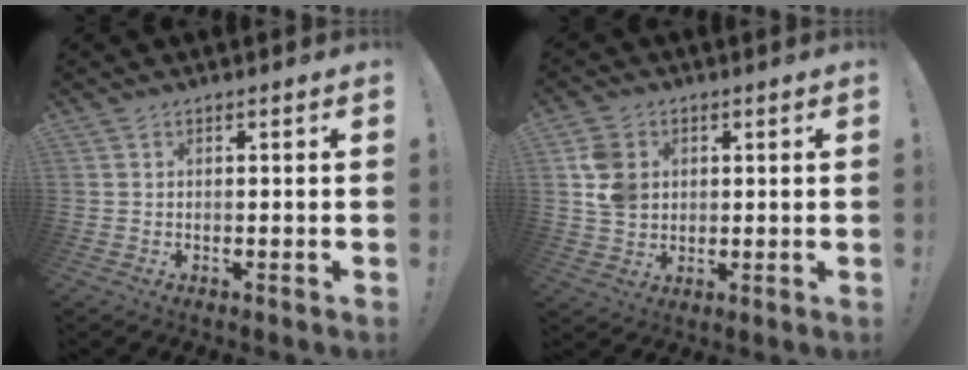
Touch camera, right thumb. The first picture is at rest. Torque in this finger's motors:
{"motor_torque": [1.01, 1.16, 0.88, -0.06, 0.15]}